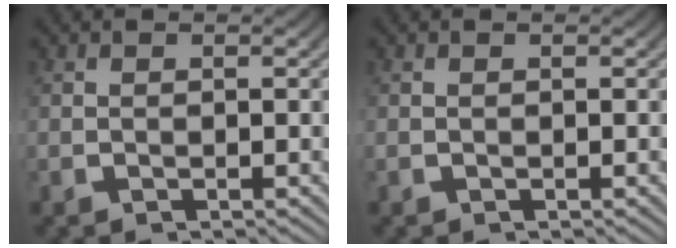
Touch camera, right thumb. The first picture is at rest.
{"total": 0.0}